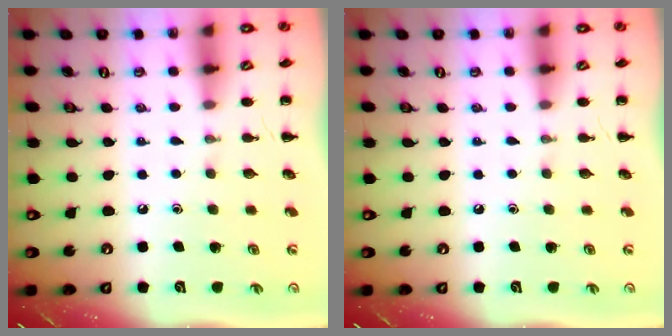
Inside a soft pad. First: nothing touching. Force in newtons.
{"total": 0.0}